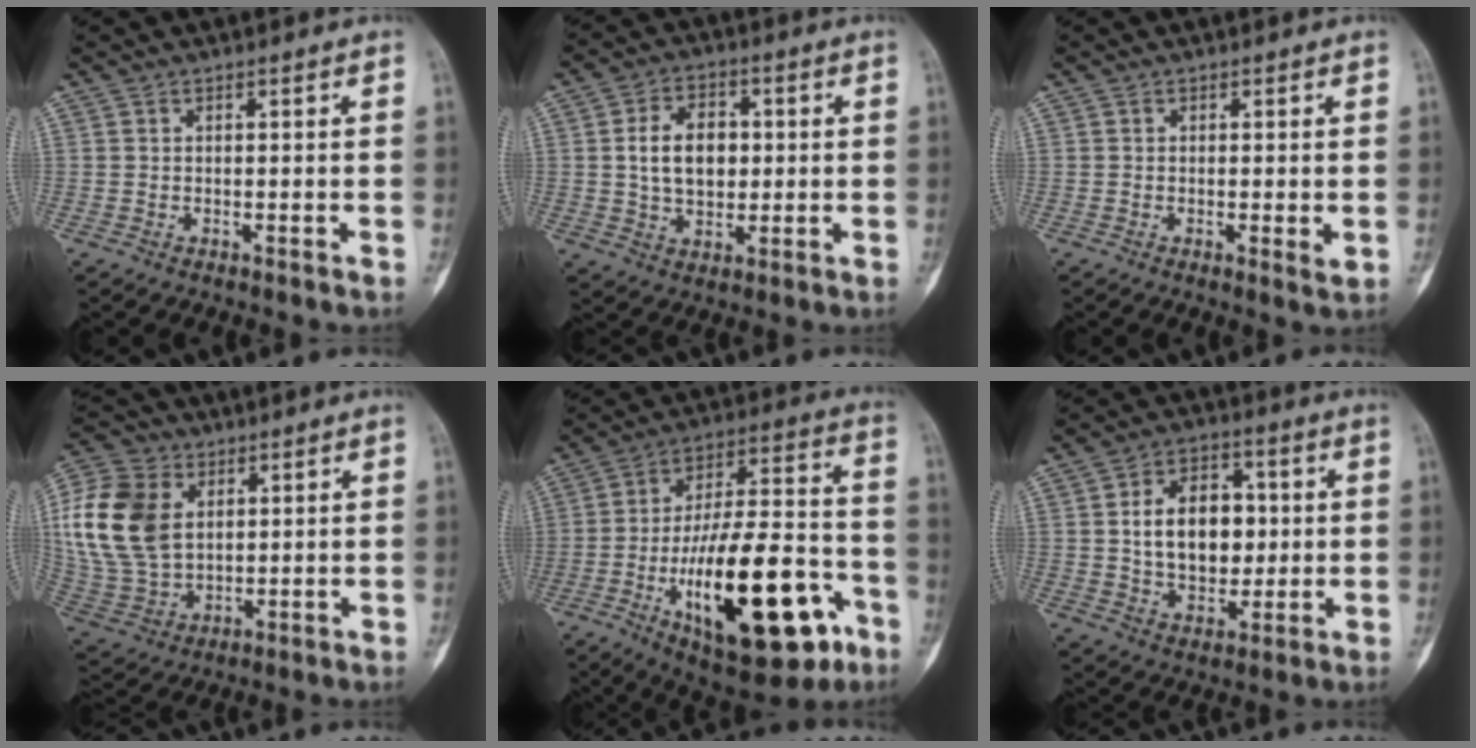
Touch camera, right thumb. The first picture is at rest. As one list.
[{"total": 10.0, "force": [1.0, 6.8, 7.2], "torque": [-0.096, 0.005, 0.019]}, {"total": 1.8, "force": [-0.2, 0.4, 1.7], "torque": [-0.029, -0.007, -0.005]}, {"total": 18.2, "force": [4.1, 12.9, 12.2], "torque": [-0.250, -0.007, 0.085]}, {"total": 28.4, "force": [-10.7, 11.2, 23.8], "torque": [-0.375, 0.048, -0.152]}, {"total": 13.8, "force": [1.4, 9.4, 9.9], "torque": [-0.119, 0.007, 0.026]}]